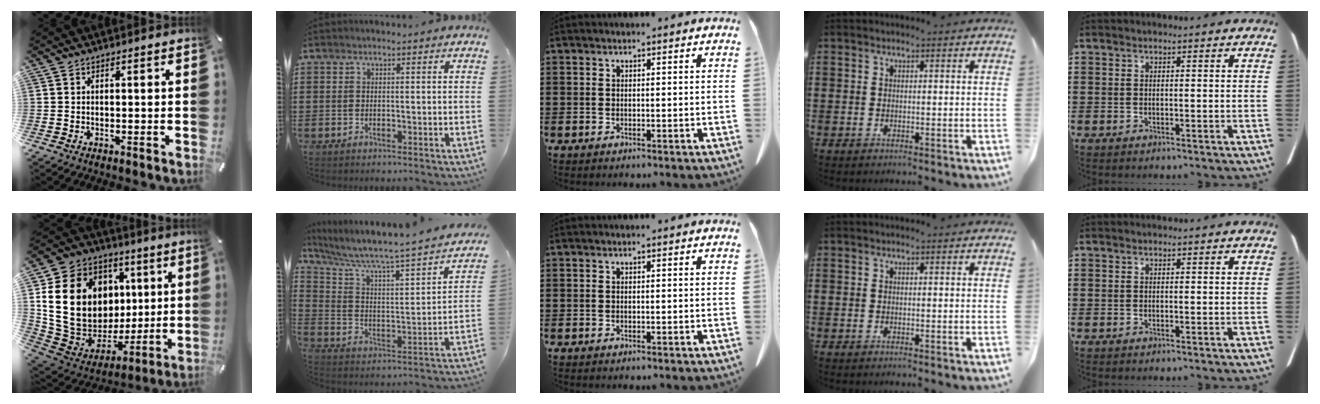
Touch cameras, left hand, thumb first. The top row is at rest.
{"thumb": {"total": 23.9, "force": [5.4, 18.8, 13.7], "torque": [-0.261, -0.030, 0.124]}, "index": {"total": 4.3, "force": [3.3, 0.6, 2.6], "torque": [-0.071, -0.040, 0.046]}}